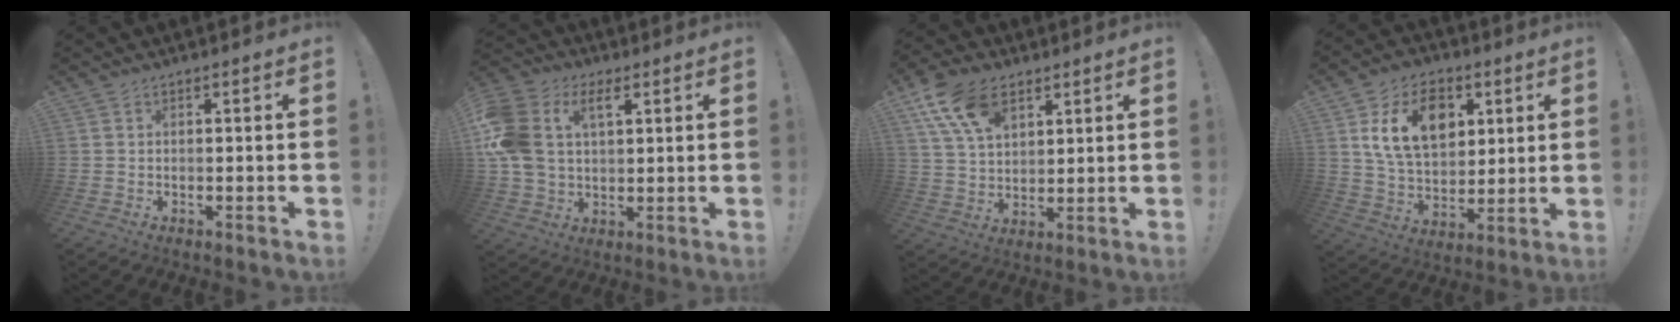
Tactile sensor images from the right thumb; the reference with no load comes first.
{"total": 14.5, "force": [5.0, 10.0, 9.2], "torque": [-0.203, -0.016, 0.095]}
{"total": 14.6, "force": [7.9, 8.9, 8.4], "torque": [-0.152, -0.018, 0.154]}
{"total": 17.3, "force": [6.5, 12.1, 10.6], "torque": [-0.158, -0.016, 0.123]}